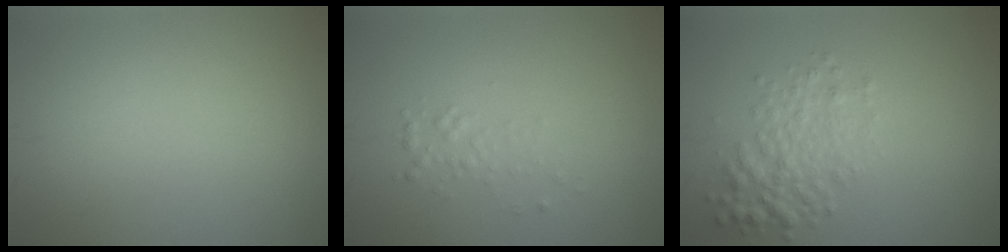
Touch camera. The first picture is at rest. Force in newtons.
{"total": 1.1, "press": 1.1, "slide": 0.1}
{"total": 3.4, "press": 3.4, "slide": 0.1}